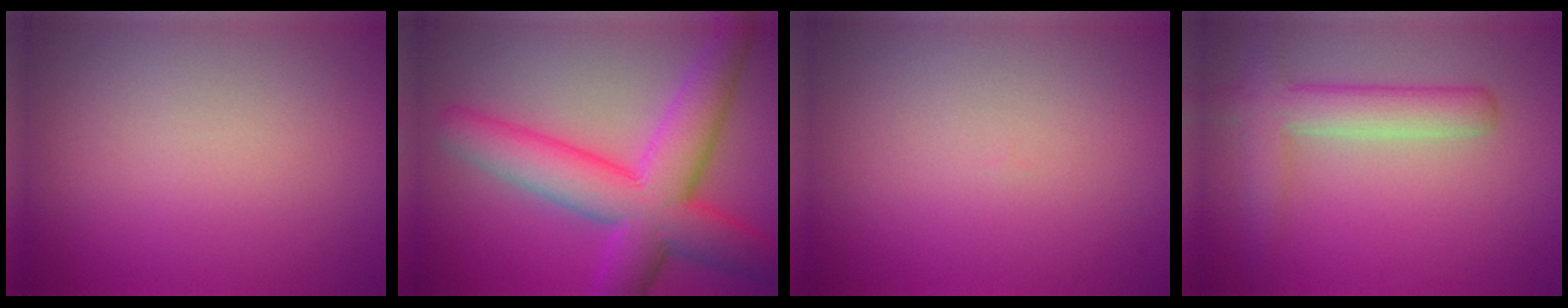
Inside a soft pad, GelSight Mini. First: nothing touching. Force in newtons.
{"total": 9.5, "press": 9.5, "slide": 0.1}
{"total": 0.0}
{"total": 4.3, "press": 4.3, "slide": 0.3}